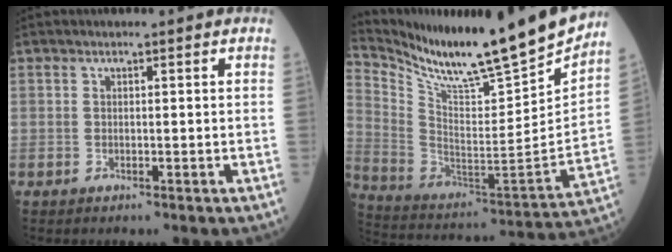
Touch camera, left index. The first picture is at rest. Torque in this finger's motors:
{"motor_torque": [-0.02, -0.37, 0.11, 0.03]}